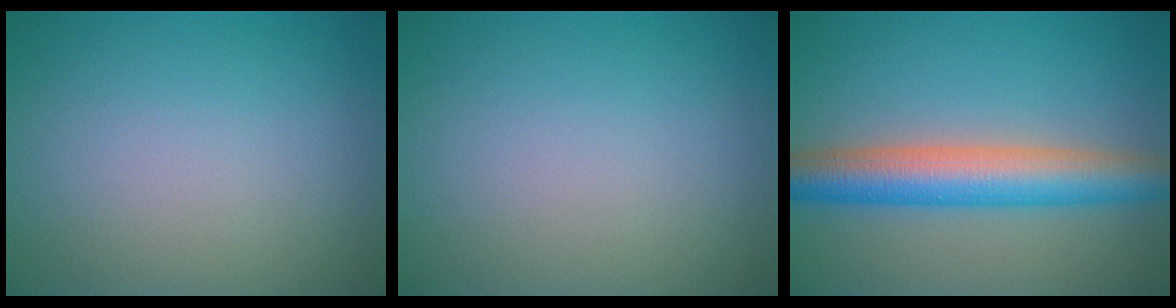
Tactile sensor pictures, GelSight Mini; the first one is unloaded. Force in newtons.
{"total": 0.0}
{"total": 6.9, "press": 6.8, "slide": 0.3}